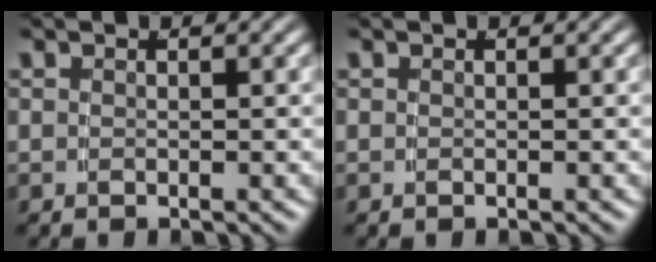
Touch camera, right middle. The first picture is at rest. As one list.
[{"total": 0.0}]